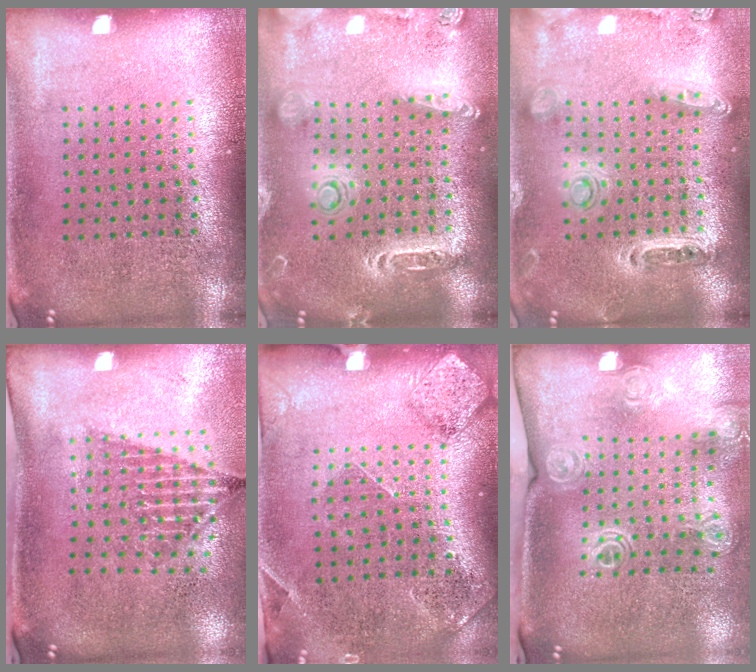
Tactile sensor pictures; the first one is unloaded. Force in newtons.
{"total": 2.0, "press": 1.9, "slide": 0.6}
{"total": 1.3, "press": 1.2, "slide": 0.4}
{"total": 1.5, "press": 1.1, "slide": 1.0}
{"total": 1.5, "press": 1.4, "slide": 0.6}
{"total": 2.0, "press": 1.6, "slide": 1.2}